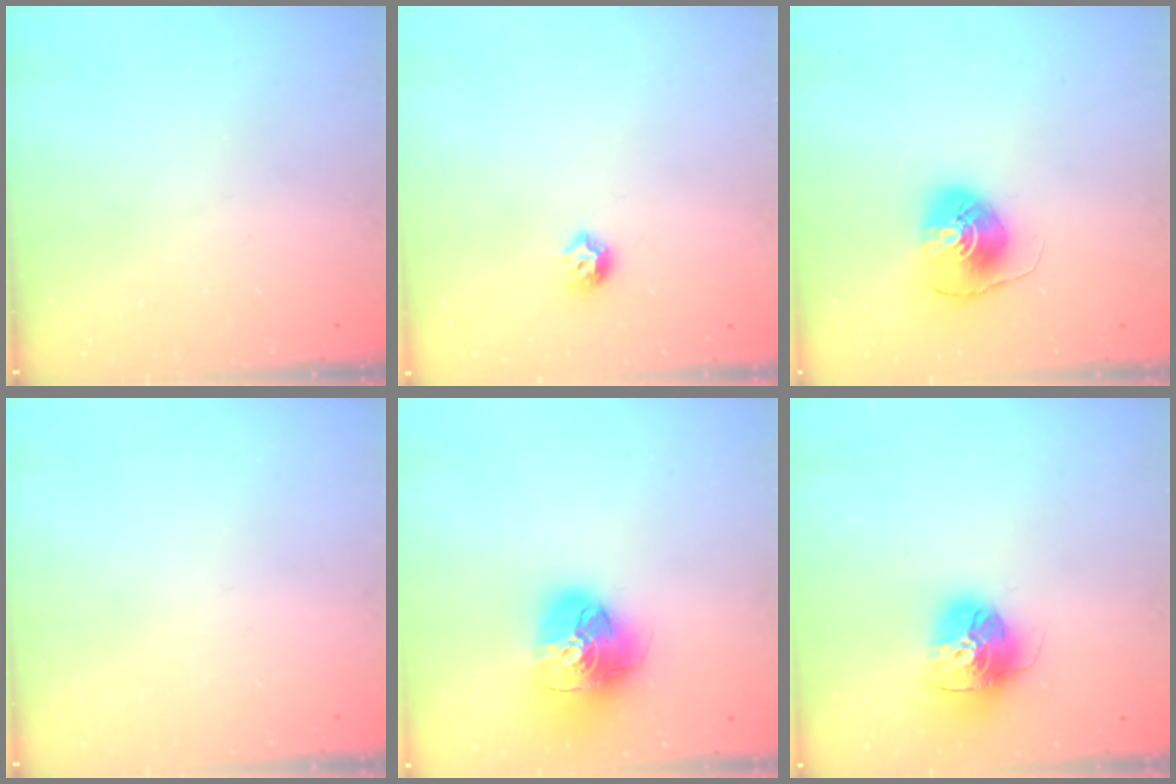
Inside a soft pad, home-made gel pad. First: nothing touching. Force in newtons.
{"total": 6.4, "press": 6.3, "slide": 0.9}
{"total": 7.5, "press": 7.5, "slide": 0.7}
{"total": 0.0}
{"total": 18.3, "press": 18.2, "slide": 2.0}
{"total": 16.4, "press": 16.3, "slide": 1.8}